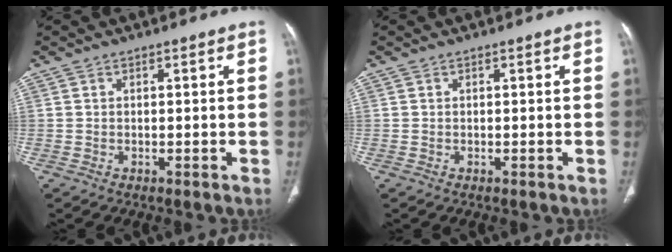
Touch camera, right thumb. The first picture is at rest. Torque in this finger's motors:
{"motor_torque": [0.02, 0.03, -0.31, 0.31, 0.02]}